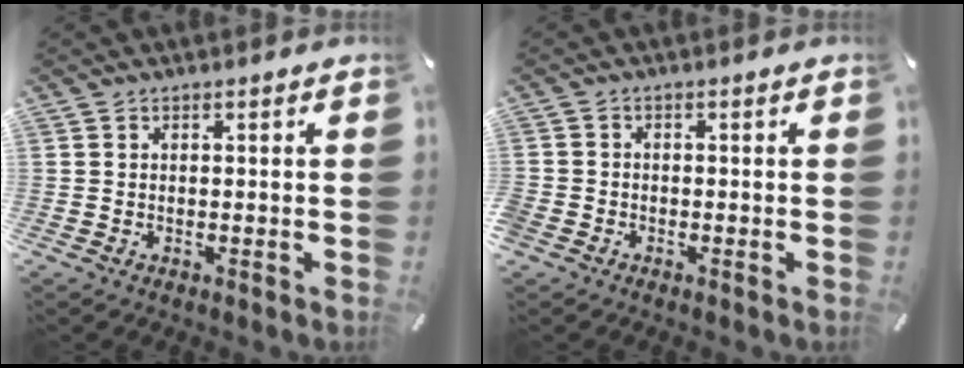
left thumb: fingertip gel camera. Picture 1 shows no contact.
{"total": 1.7, "force": [-1.2, 1.1, 0.5], "torque": [-0.005, 0.006, -0.024]}